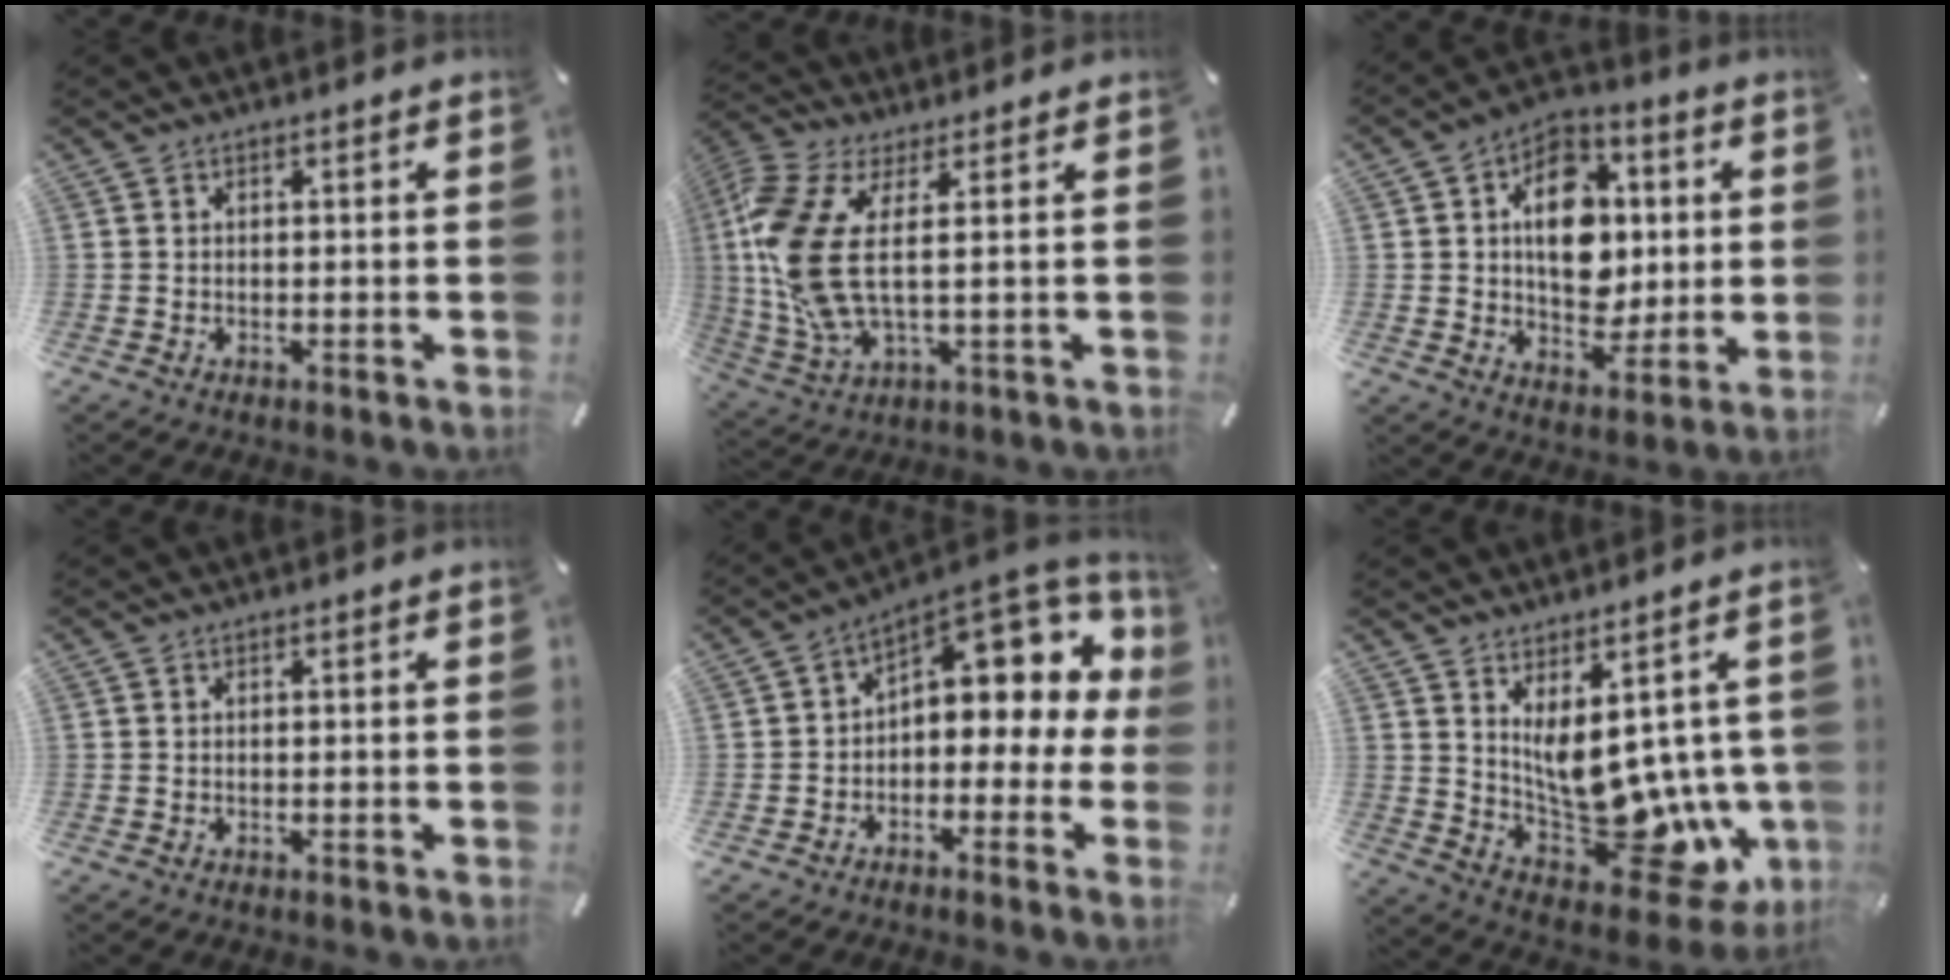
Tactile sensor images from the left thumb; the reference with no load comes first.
{"total": 14.0, "force": [2.2, 4.3, 13.1], "torque": [-0.302, -0.028, 0.035]}
{"total": 15.3, "force": [1.5, 11.8, 9.6], "torque": [-0.133, 0.011, 0.035]}
{"total": 0.0}
{"total": 11.1, "force": [5.1, 6.1, 7.7], "torque": [-0.094, -0.050, 0.086]}
{"total": 14.7, "force": [1.2, 8.6, 11.9], "torque": [-0.157, -0.056, 0.038]}